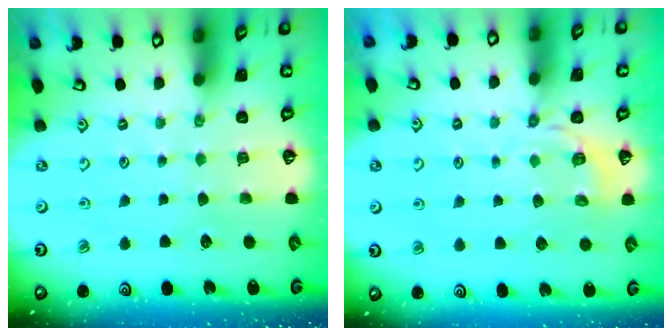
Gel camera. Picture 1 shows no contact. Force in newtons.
{"total": 3.8, "press": 3.4, "slide": 1.8}